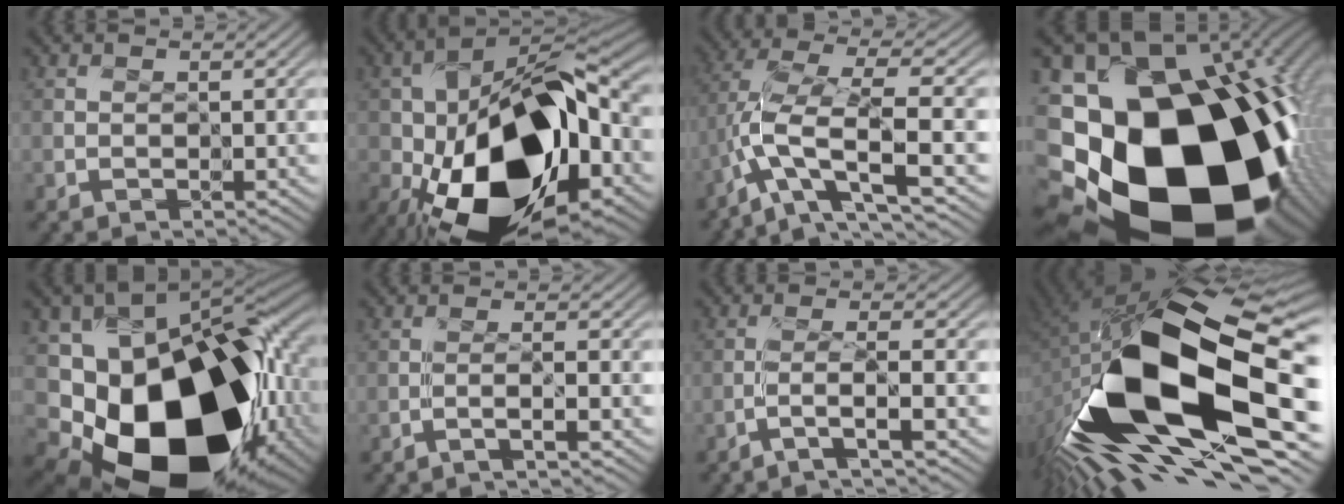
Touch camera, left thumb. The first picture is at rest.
{"total": 20.8, "force": [-6.6, 12.1, 15.6], "torque": [-0.316, -0.047, -0.093]}
{"total": 10.8, "force": [-3.7, 3.2, 9.6], "torque": [-0.197, -0.001, -0.068]}
{"total": 24.3, "force": [-7.4, 17.1, 15.7], "torque": [-0.263, -0.081, -0.123]}
{"total": 21.6, "force": [-5.9, 14.9, 14.5], "torque": [-0.286, -0.085, -0.062]}
{"total": 1.7, "force": [-1.1, -0.5, 1.2], "torque": [-0.018, 0.007, -0.037]}
{"total": 3.1, "force": [-1.8, -0.4, 2.4], "torque": [-0.043, 0.012, -0.057]}
{"total": 20.6, "force": [-4.3, 10.8, 17.0], "torque": [-0.355, -0.039, -0.073]}